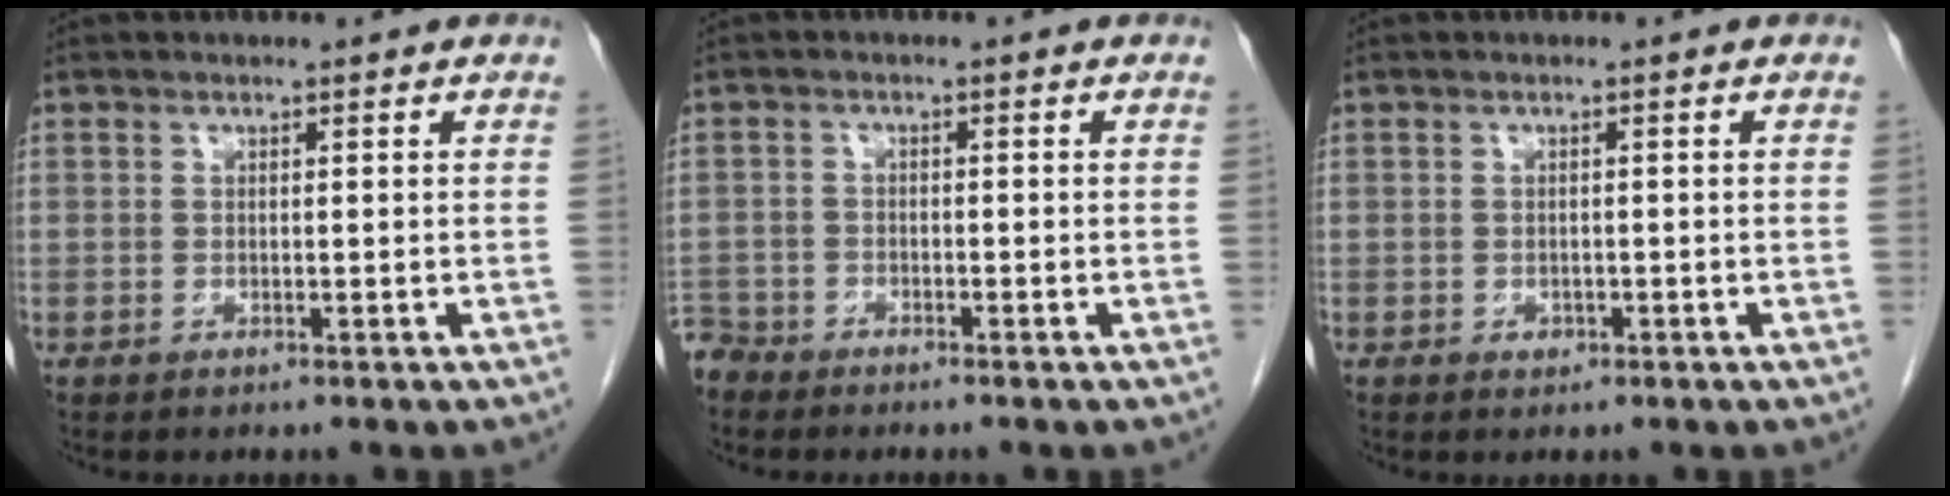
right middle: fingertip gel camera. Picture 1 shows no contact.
{"total": 3.1, "force": [-3.0, 0.9, -0.4], "torque": [0.007, -0.003, -0.058]}
{"total": 0.9, "force": [-0.4, 0.8, 0.4], "torque": [-0.007, 0.003, -0.001]}